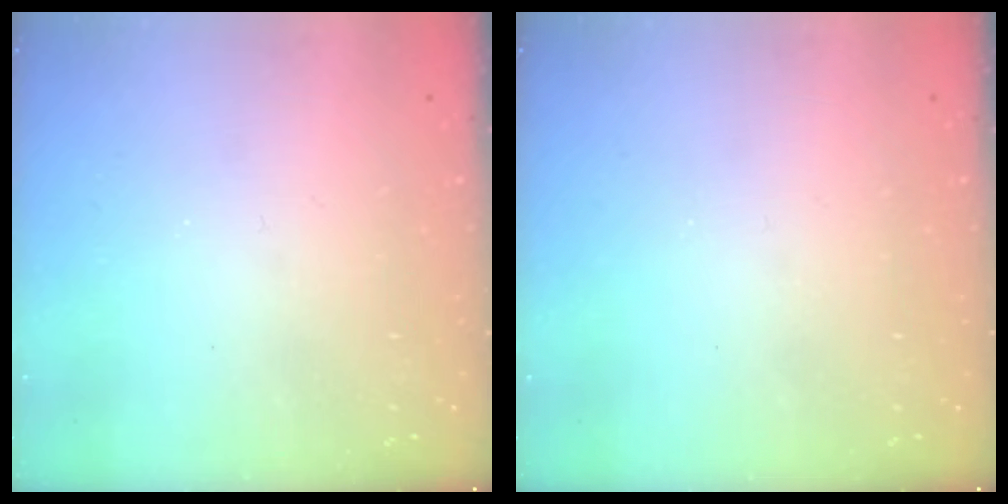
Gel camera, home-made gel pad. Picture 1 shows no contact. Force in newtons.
{"total": 0.0}